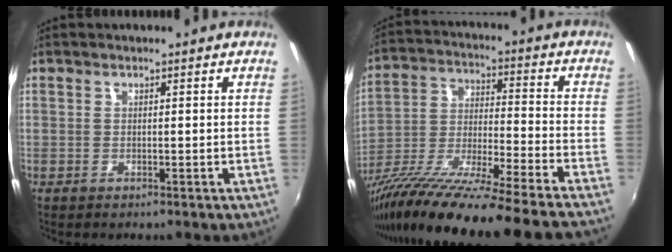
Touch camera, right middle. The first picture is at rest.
{"total": 25.1, "force": [-21.0, -1.7, 13.7], "torque": [-0.220, -0.064, -0.348]}